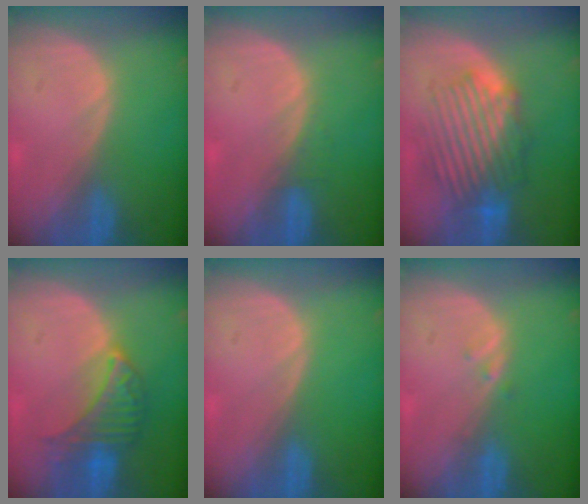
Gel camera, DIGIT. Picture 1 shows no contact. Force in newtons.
{"total": 1.0, "press": 0.9, "slide": 0.3}
{"total": 8.9, "press": 8.6, "slide": 2.3}
{"total": 6.4, "press": 6.4, "slide": 0.5}
{"total": 0.0}
{"total": 0.8, "press": 0.8, "slide": 0.1}